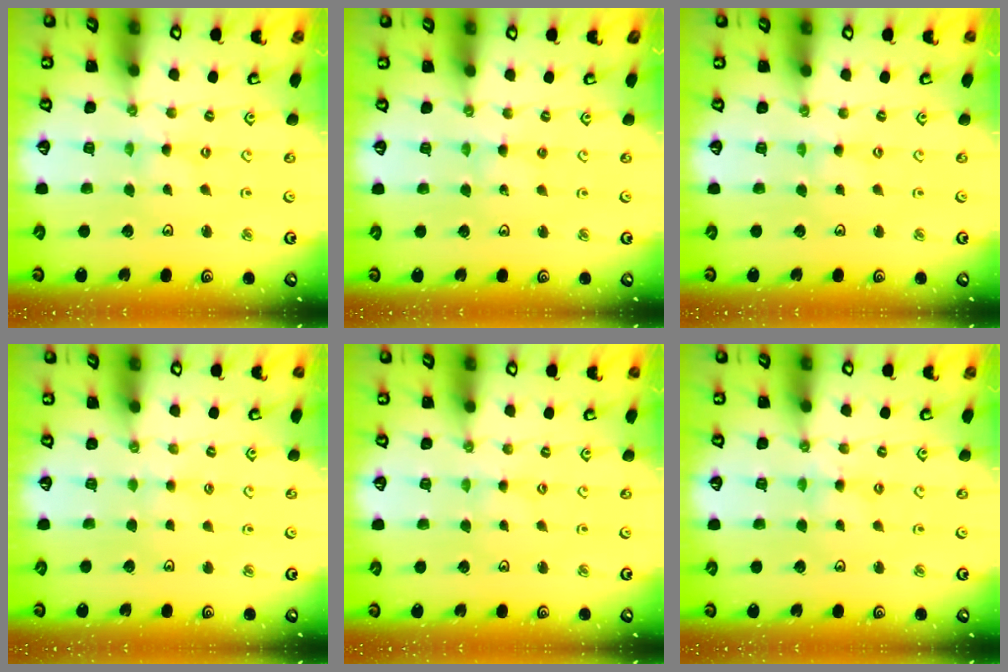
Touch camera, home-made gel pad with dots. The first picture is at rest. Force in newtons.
{"total": 3.1, "press": 3.1, "slide": 0.4}
{"total": 0.0}
{"total": 1.8, "press": 1.7, "slide": 0.3}
{"total": 0.0}
{"total": 1.8, "press": 1.8, "slide": 0.4}